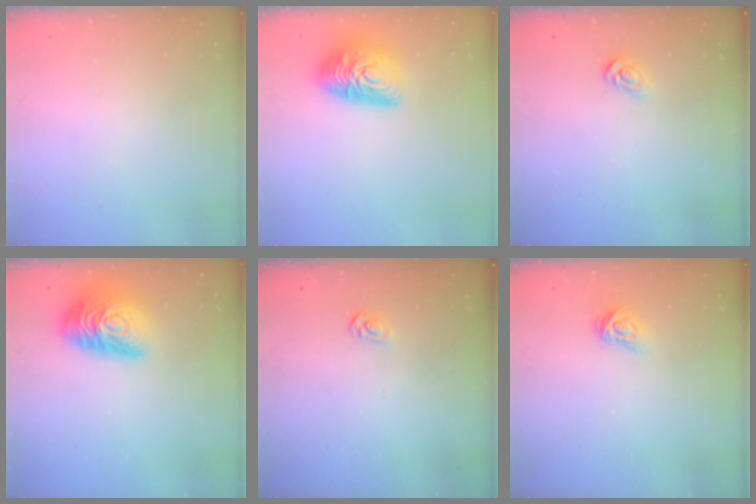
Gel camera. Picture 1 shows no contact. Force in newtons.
{"total": 13.4, "press": 13.4, "slide": 0.8}
{"total": 4.2, "press": 4.2, "slide": 0.4}
{"total": 17.5, "press": 17.4, "slide": 1.5}
{"total": 2.6, "press": 2.6, "slide": 0.4}
{"total": 6.2, "press": 6.2, "slide": 0.6}